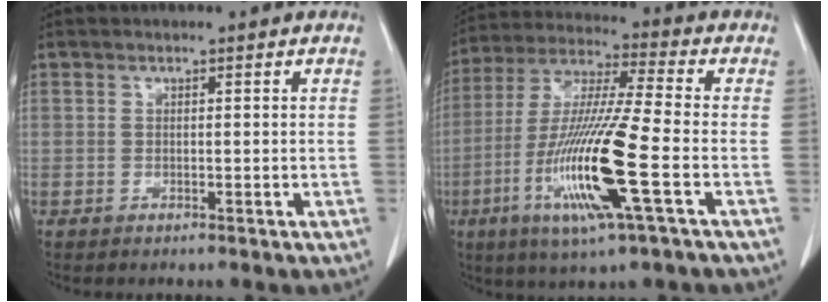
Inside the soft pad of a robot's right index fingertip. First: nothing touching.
{"total": 16.8, "force": [-5.4, 0.1, 15.9], "torque": [-0.328, -0.021, -0.104]}